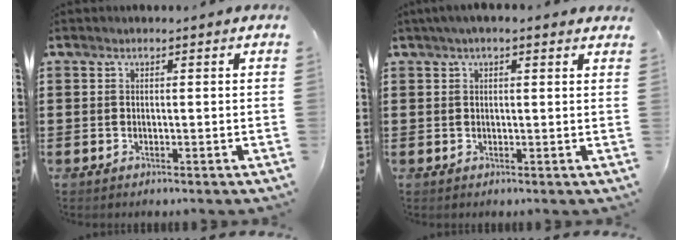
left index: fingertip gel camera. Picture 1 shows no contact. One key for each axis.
{"total": 1.7, "fx": 1.0, "fy": 0.6, "fz": 1.3, "tx": -0.027, "ty": 0.006, "tz": 0.016}